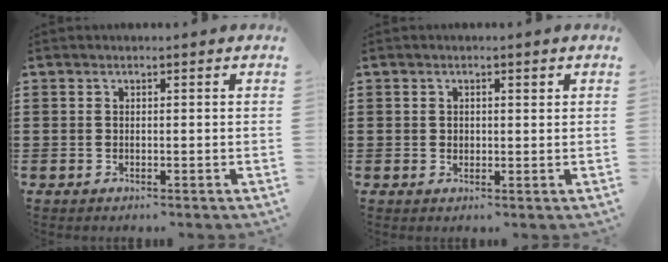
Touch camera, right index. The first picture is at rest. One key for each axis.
{"total": 0.9, "fx": 0.3, "fy": 0.7, "fz": 0.5, "tx": -0.013, "ty": 0.005, "tz": 0.005}